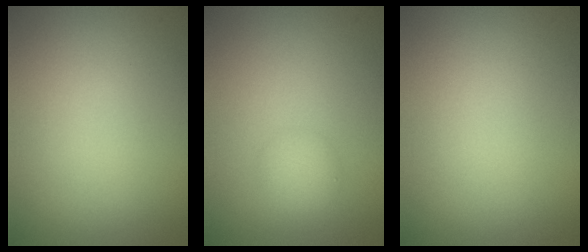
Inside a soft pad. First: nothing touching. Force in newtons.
{"total": 1.9, "press": 1.9, "slide": 0.1}
{"total": 0.0}